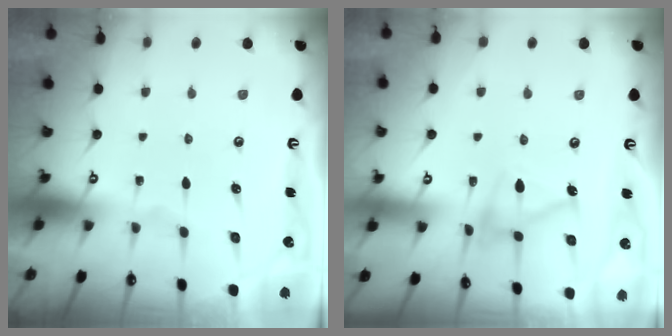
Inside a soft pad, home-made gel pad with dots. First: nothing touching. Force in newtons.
{"total": 12.4, "press": 12.3, "slide": 0.7}